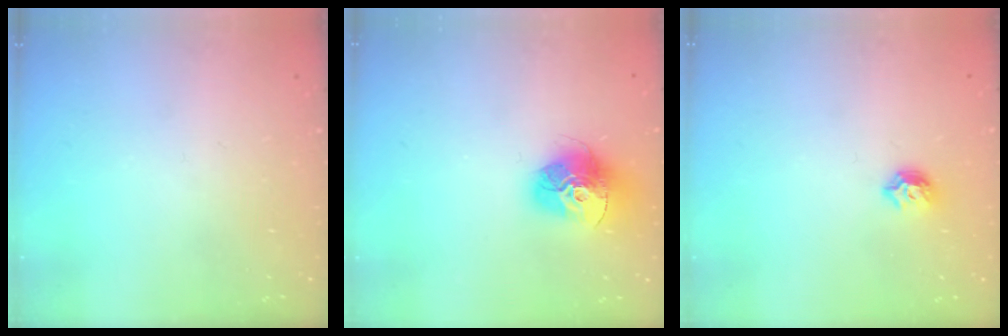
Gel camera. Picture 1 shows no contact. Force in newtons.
{"total": 15.8, "press": 15.7, "slide": 1.6}
{"total": 6.0, "press": 5.9, "slide": 0.8}